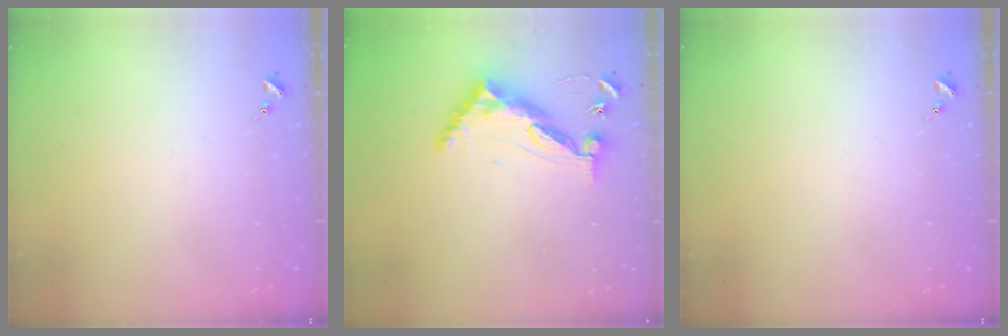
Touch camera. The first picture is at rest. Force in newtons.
{"total": 12.1, "press": 12.0, "slide": 1.2}
{"total": 0.0}